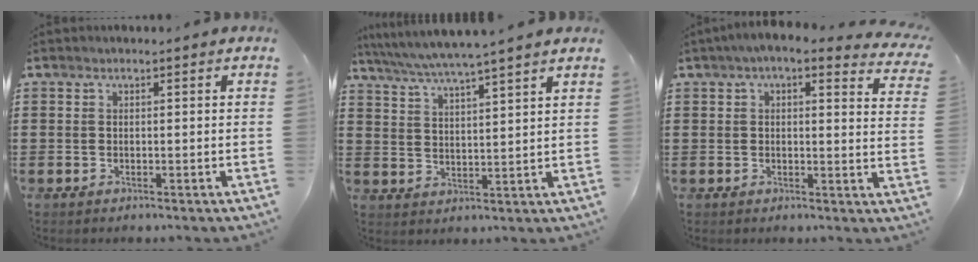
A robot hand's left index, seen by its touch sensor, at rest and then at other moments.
{"total": 4.9, "force": [4.4, -1.0, 2.0], "torque": [-0.056, -0.028, 0.074]}
{"total": 3.7, "force": [2.9, 0.1, 2.3], "torque": [-0.057, -0.010, 0.048]}